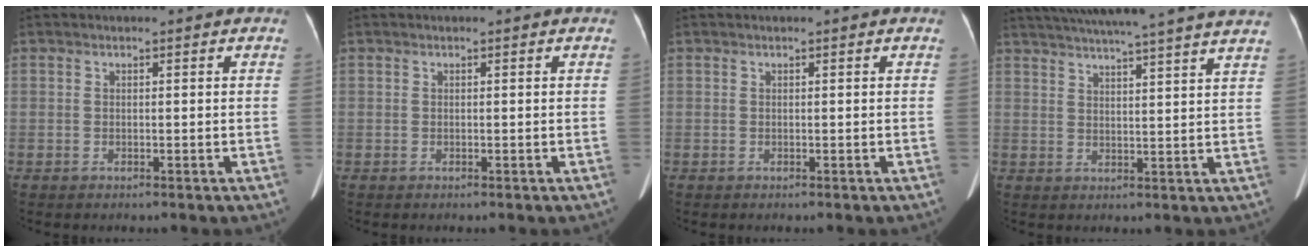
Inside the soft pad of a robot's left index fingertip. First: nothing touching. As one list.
[{"total": 0.0}, {"total": 0.0}, {"total": 23.8, "force": [21.3, -0.5, 10.6], "torque": [-0.178, -0.008, 0.275]}]